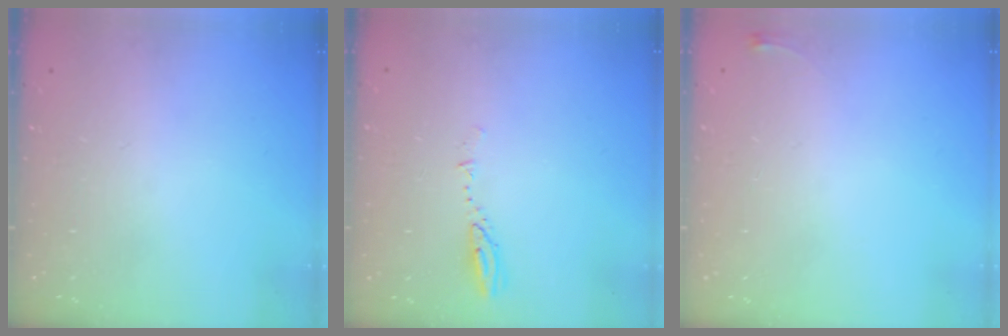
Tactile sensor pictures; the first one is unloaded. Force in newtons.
{"total": 3.5, "press": 3.4, "slide": 0.3}
{"total": 2.6, "press": 2.6, "slide": 0.6}